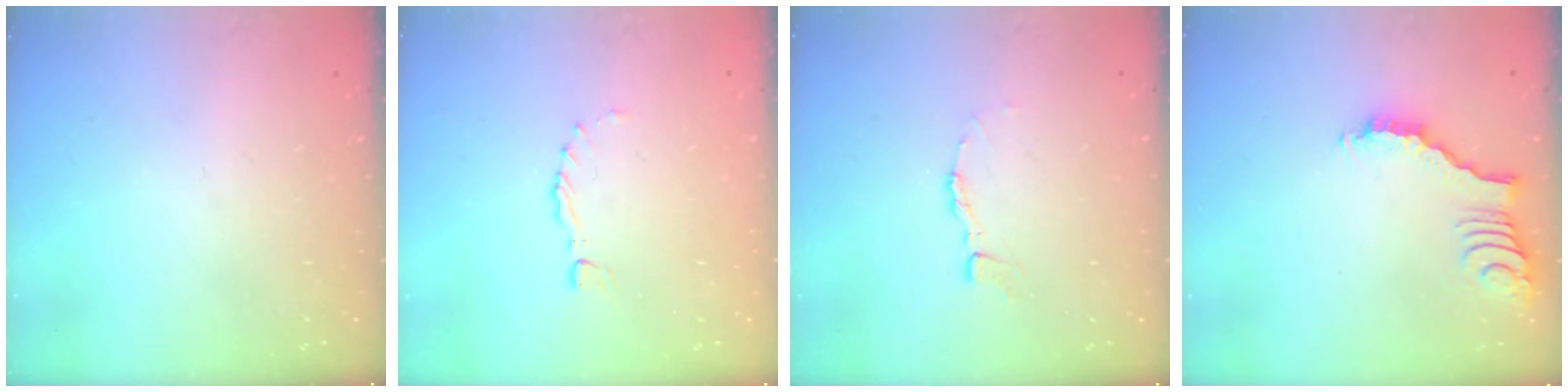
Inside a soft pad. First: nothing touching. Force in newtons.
{"total": 0.0}
{"total": 3.7, "press": 3.7, "slide": 0.0}
{"total": 2.6, "press": 2.6, "slide": 0.4}